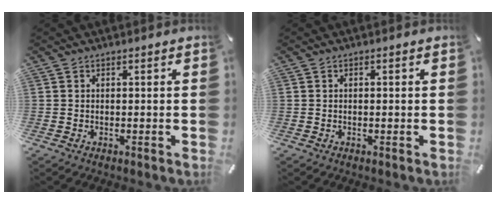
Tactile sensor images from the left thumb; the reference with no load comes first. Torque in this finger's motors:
{"motor_torque": [0.26, 0.11, -0.06, -0.01, -0.03]}